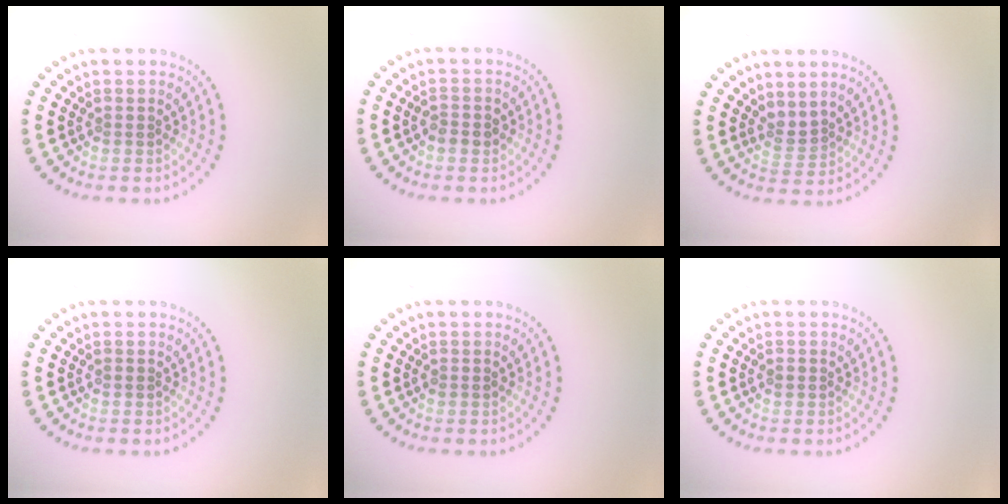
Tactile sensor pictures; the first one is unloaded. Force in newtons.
{"total": 1.5, "press": 1.5, "slide": 0.1}
{"total": 1.9, "press": 1.2, "slide": 1.4}
{"total": 0.5, "press": 0.5, "slide": 0.1}
{"total": 0.9, "press": 0.9, "slide": 0.1}
{"total": 1.0, "press": 1.0, "slide": 0.1}